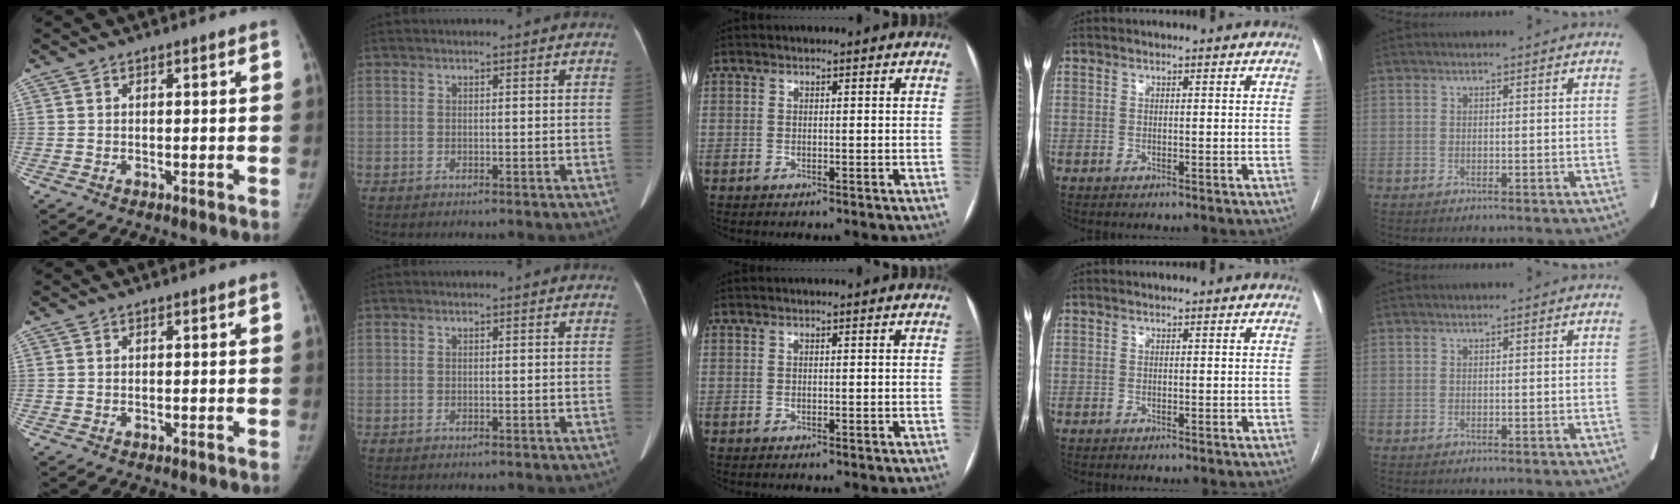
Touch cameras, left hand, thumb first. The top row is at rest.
{}